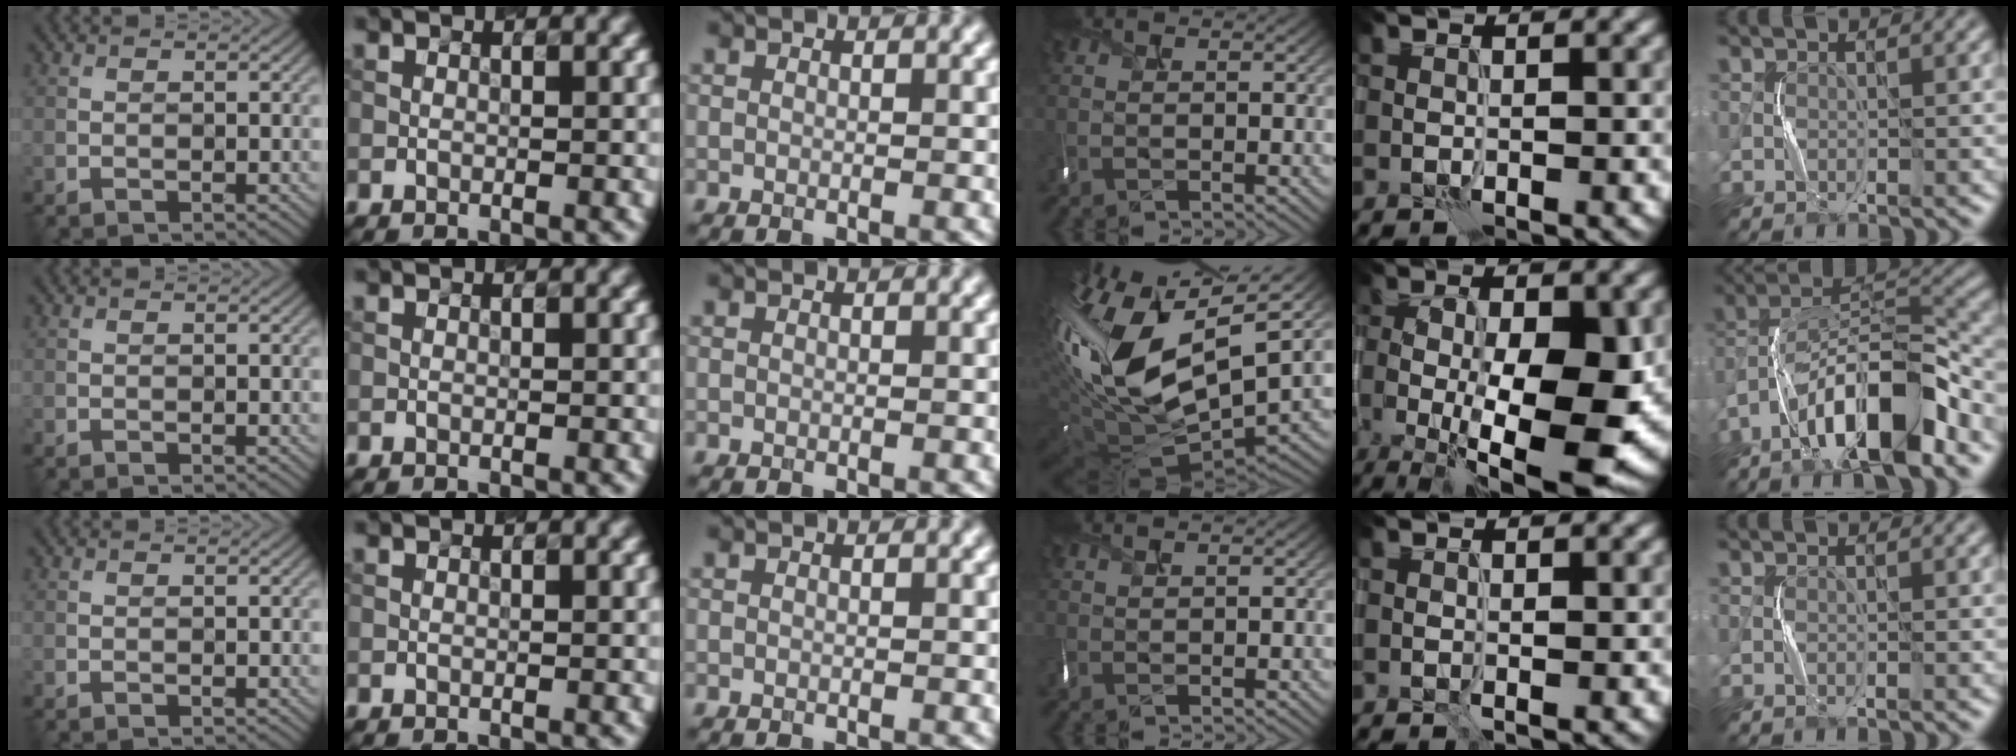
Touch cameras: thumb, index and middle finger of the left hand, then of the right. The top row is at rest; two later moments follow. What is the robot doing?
{"motion": "shake", "object": "box of matches"}